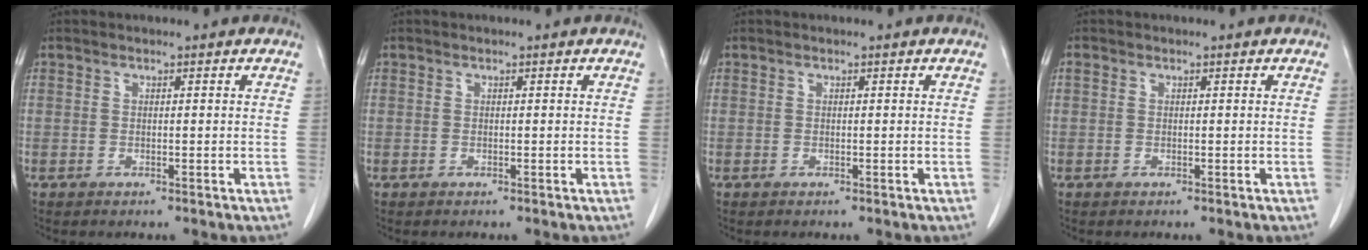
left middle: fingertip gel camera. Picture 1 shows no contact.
{"total": 0.0}
{"total": 0.0}
{"total": 0.6, "force": [0.3, 0.5, 0.3], "torque": [-0.008, 0.012, 0.005]}